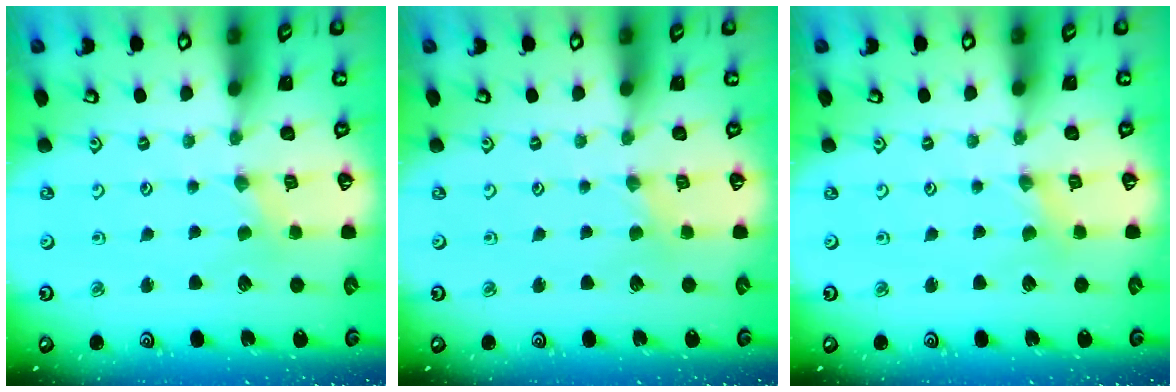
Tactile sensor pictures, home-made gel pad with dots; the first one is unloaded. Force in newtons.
{"total": 0.7, "press": 0.7, "slide": 0.1}
{"total": 0.9, "press": 0.9, "slide": 0.2}